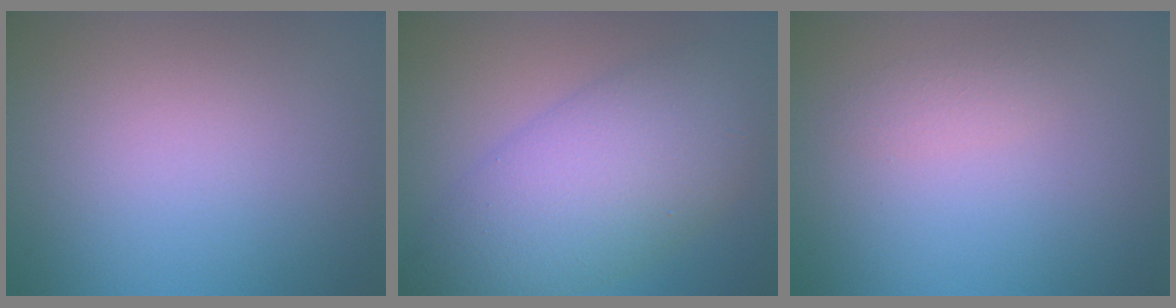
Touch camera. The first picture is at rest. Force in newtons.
{"total": 8.5, "press": 8.5, "slide": 0.3}
{"total": 1.1, "press": 1.1, "slide": 0.0}